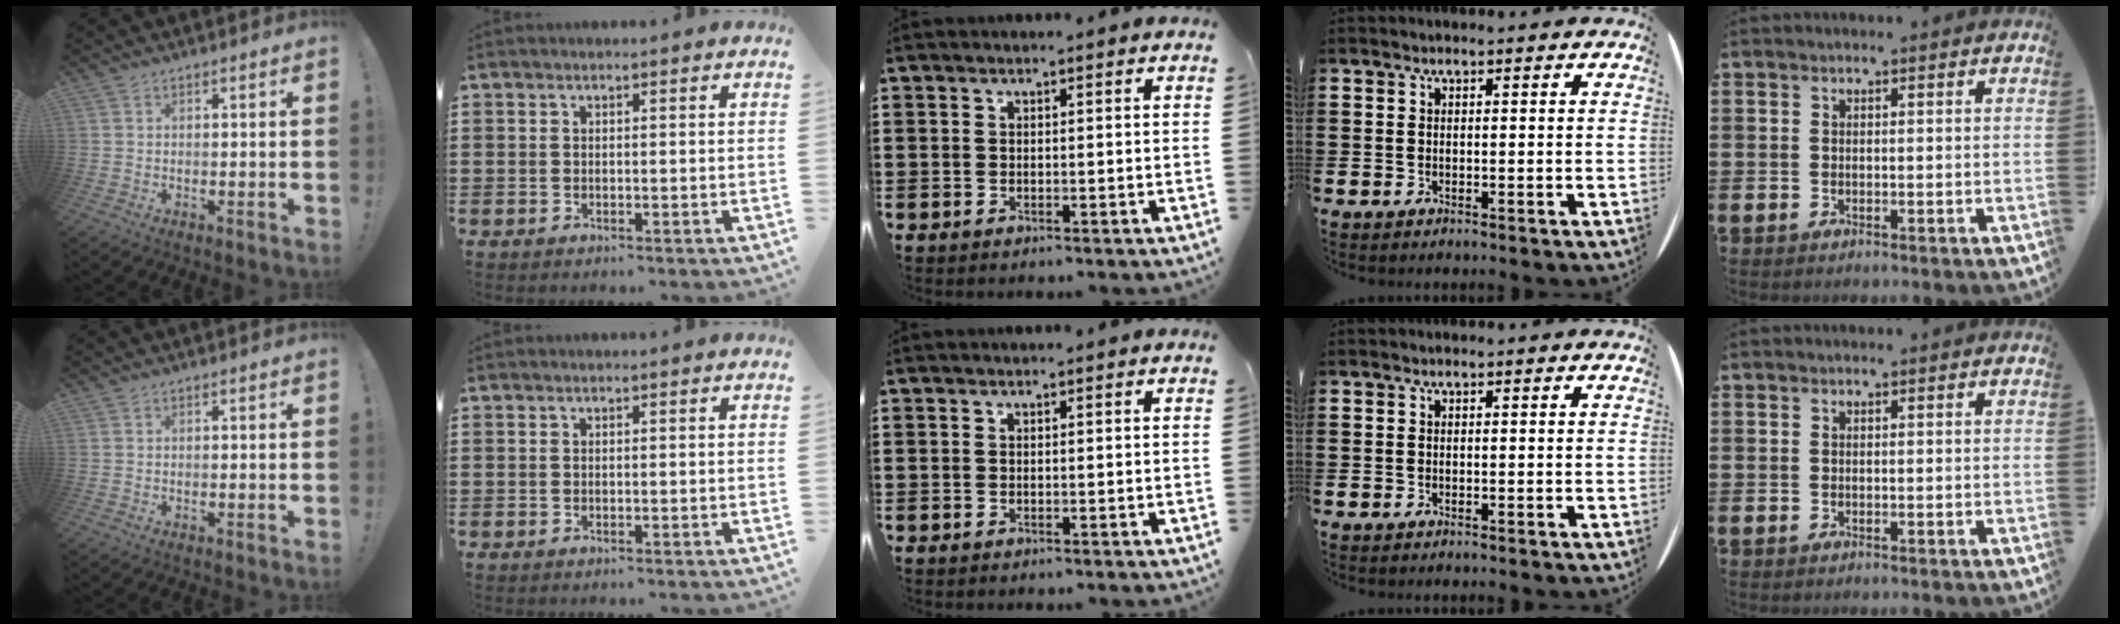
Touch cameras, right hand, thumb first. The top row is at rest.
{}